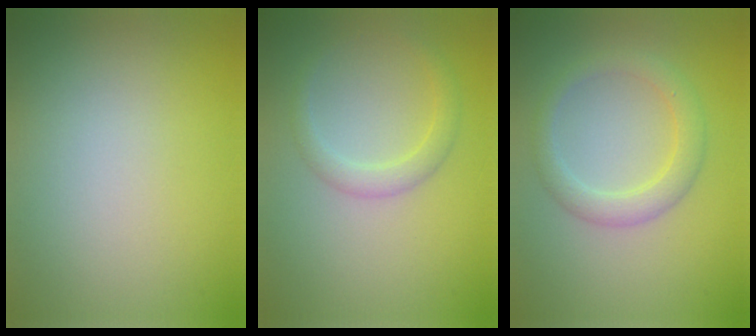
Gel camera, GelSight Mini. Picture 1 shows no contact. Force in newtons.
{"total": 2.0, "press": 2.0, "slide": 0.1}
{"total": 2.9, "press": 2.9, "slide": 0.2}